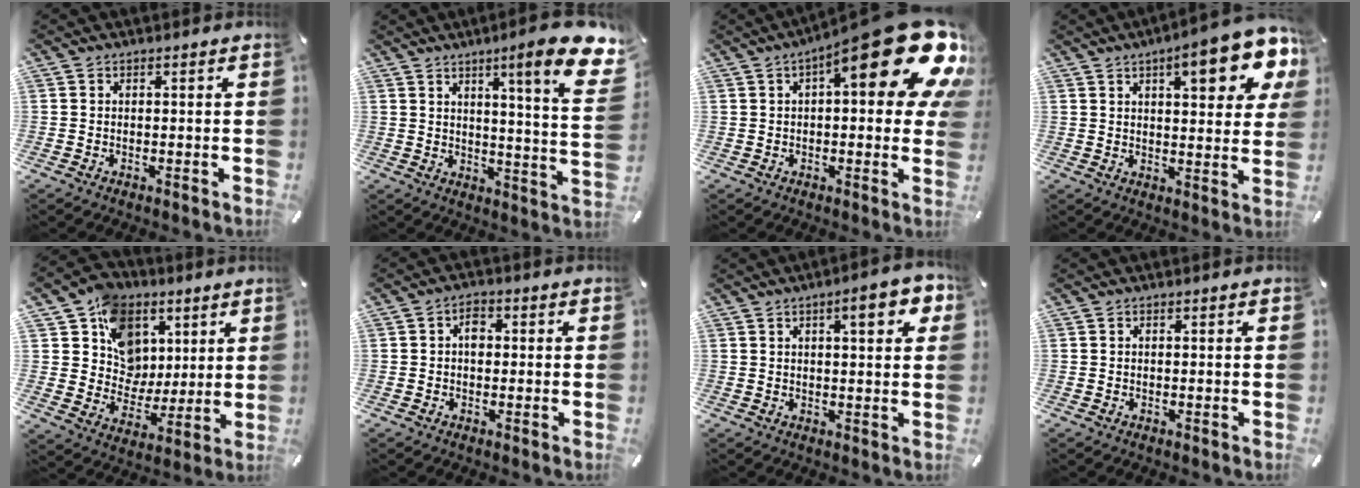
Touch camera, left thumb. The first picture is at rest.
{"total": 15.4, "force": [8.5, 2.0, 12.6], "torque": [-0.181, -0.054, 0.125]}
{"total": 23.9, "force": [10.4, 7.7, 20.1], "torque": [-0.263, -0.076, 0.165]}
{"total": 15.1, "force": [7.9, 5.0, 11.9], "torque": [-0.155, -0.035, 0.123]}
{"total": 14.0, "force": [5.0, 12.3, 4.5], "torque": [-0.079, -0.031, 0.099]}
{"total": 3.1, "force": [0.1, 2.1, 2.2], "torque": [-0.028, 0.002, -0.003]}
{"total": 7.9, "force": [3.6, 2.3, 6.7], "torque": [-0.093, -0.007, 0.052]}
{"total": 0.0}